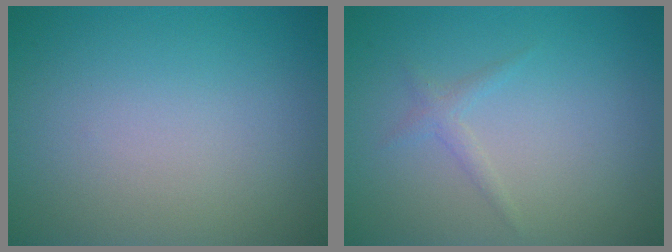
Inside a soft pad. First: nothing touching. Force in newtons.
{"total": 1.0, "press": 1.0, "slide": 0.1}